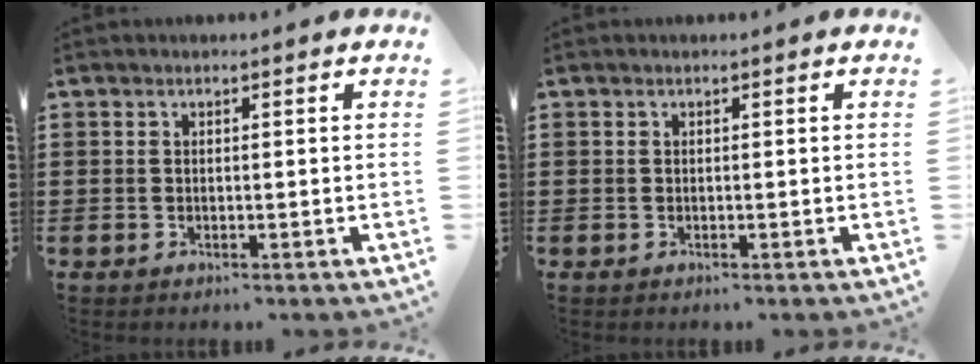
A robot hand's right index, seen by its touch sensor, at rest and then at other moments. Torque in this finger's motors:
{"motor_torque": [1.21, 0.92, 0.01, 0.00]}